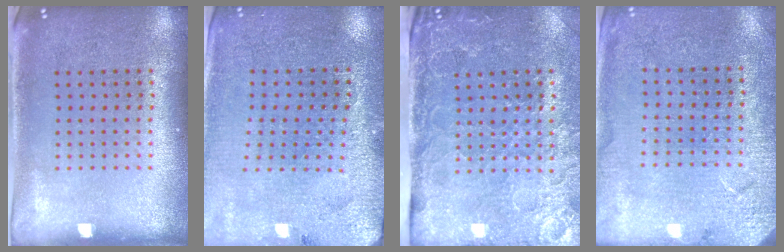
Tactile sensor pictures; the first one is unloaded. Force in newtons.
{"total": 2.7, "press": 2.7, "slide": 0.3}
{"total": 4.3, "press": 3.6, "slide": 2.4}
{"total": 2.7, "press": 2.7, "slide": 0.1}